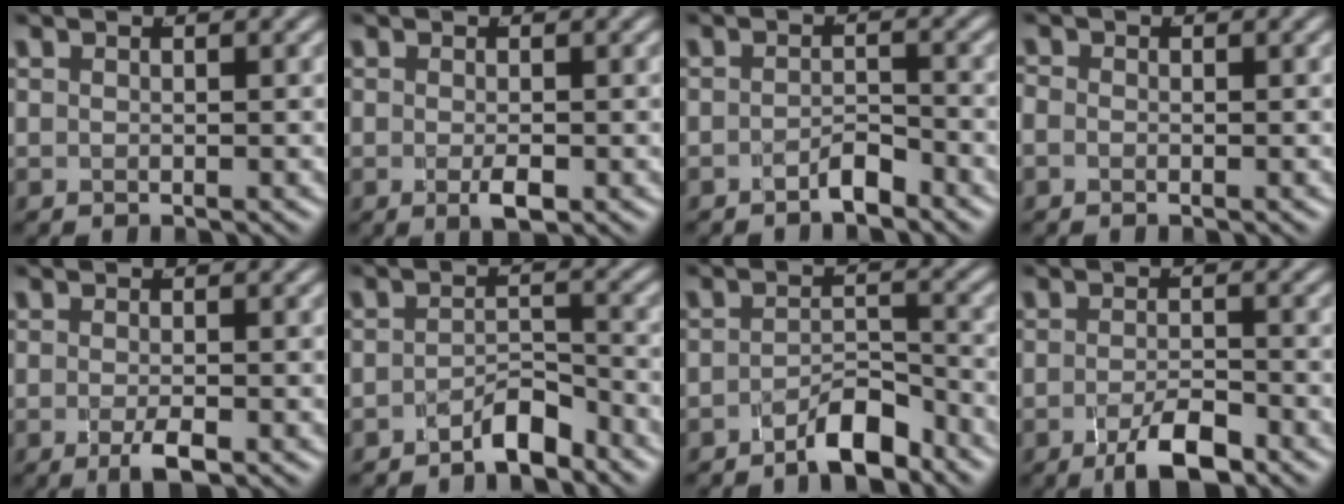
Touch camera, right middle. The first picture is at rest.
{"total": 1.7, "force": [-0.7, 0.4, 1.5], "torque": [-0.028, -0.007, -0.011]}
{"total": 2.1, "force": [-1.9, 0.4, 0.8], "torque": [-0.006, -0.001, -0.036]}
{"total": 1.4, "force": [-0.5, 1.2, 0.5], "torque": [-0.019, -0.006, -0.011]}
{"total": 2.1, "force": [-1.2, 0.4, 1.7], "torque": [-0.032, -0.008, -0.019]}
{"total": 3.4, "force": [-3.0, 0.8, 1.4], "torque": [-0.009, -0.001, -0.053]}
{"total": 3.9, "force": [-3.4, 0.8, 1.8], "torque": [-0.013, -0.002, -0.060]}
{"total": 4.1, "force": [-2.8, 0.9, 2.8], "torque": [-0.041, -0.009, -0.047]}